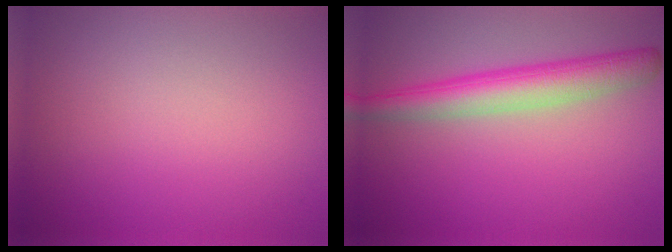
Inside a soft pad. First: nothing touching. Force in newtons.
{"total": 4.8, "press": 4.8, "slide": 0.2}